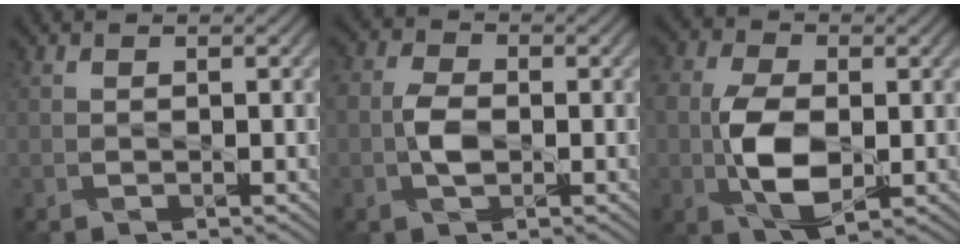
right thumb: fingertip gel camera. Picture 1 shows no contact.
{"total": 3.5, "force": [-0.6, 2.1, 2.7], "torque": [-0.064, 0.007, -0.020]}
{"total": 8.1, "force": [-1.1, 4.5, 6.6], "torque": [-0.144, 0.001, -0.025]}